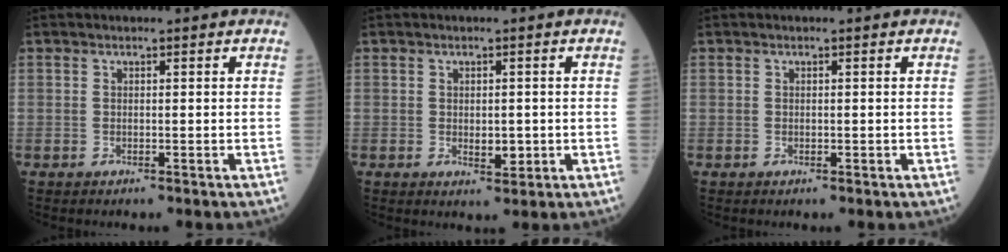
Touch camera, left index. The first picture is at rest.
{"total": 2.3, "force": [-0.2, 1.4, 1.9], "torque": [-0.030, -0.004, 0.001]}
{"total": 0.0}